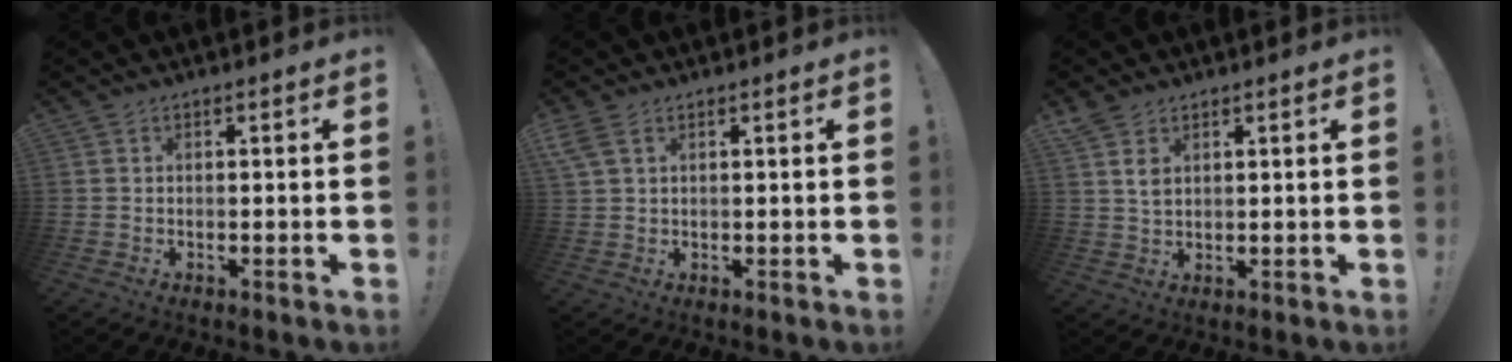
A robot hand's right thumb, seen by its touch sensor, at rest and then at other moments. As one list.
[{"total": 4.0, "force": [2.0, 1.9, 2.9], "torque": [-0.058, 0.001, 0.041]}, {"total": 4.0, "force": [2.1, 2.1, 2.6], "torque": [-0.041, -0.008, 0.038]}]